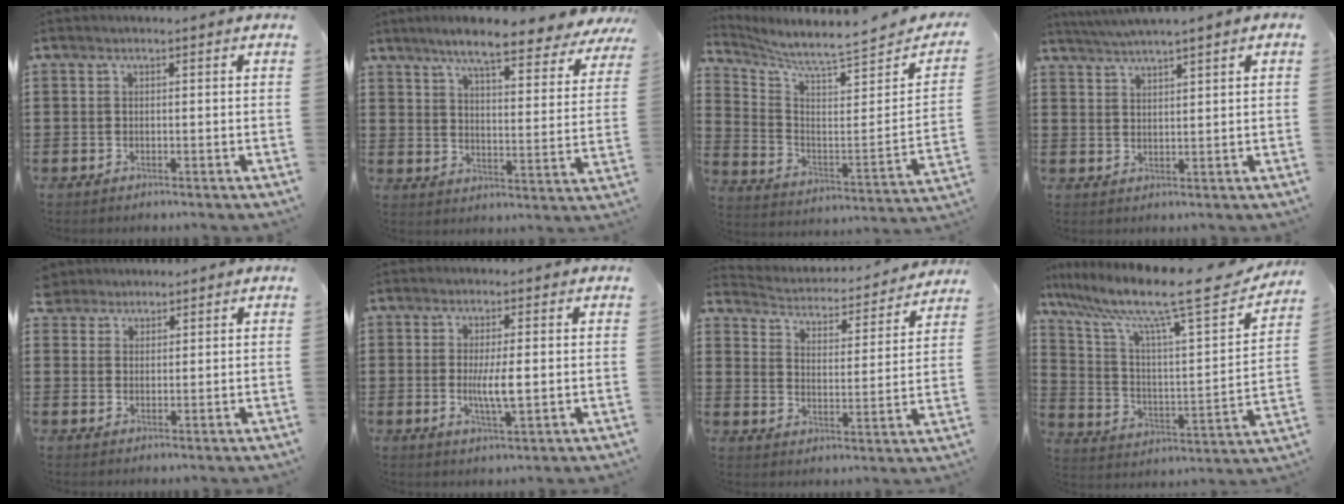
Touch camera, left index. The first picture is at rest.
{"total": 8.0, "force": [6.8, 0.3, 4.2], "torque": [-0.090, -0.038, 0.112]}
{"total": 5.4, "force": [5.0, -0.1, 2.0], "torque": [-0.068, -0.059, 0.079]}
{"total": 2.6, "force": [2.4, -0.6, 1.0], "torque": [-0.024, -0.005, 0.044]}
{"total": 2.7, "force": [2.3, 1.5, -0.1], "torque": [-0.010, 0.009, 0.045]}
{"total": 5.1, "force": [0.0, 0.9, 5.0], "torque": [-0.103, -0.009, -0.006]}
{"total": 2.9, "force": [2.9, 0.3, 0.2], "torque": [-0.025, -0.030, 0.040]}
{"total": 13.5, "force": [10.1, 1.5, 8.9], "torque": [-0.197, -0.057, 0.159]}